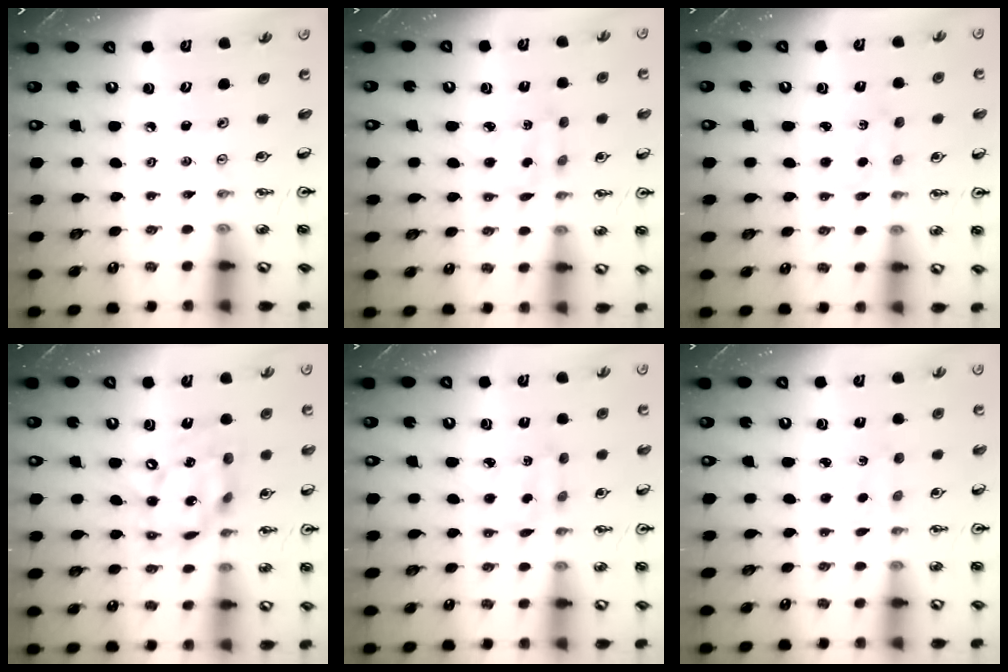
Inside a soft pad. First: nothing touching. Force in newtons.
{"total": 2.0, "press": 2.0, "slide": 0.2}
{"total": 2.3, "press": 2.2, "slide": 0.3}
{"total": 14.2, "press": 14.1, "slide": 1.0}
{"total": 2.0, "press": 2.0, "slide": 0.2}
{"total": 1.3, "press": 1.2, "slide": 0.3}